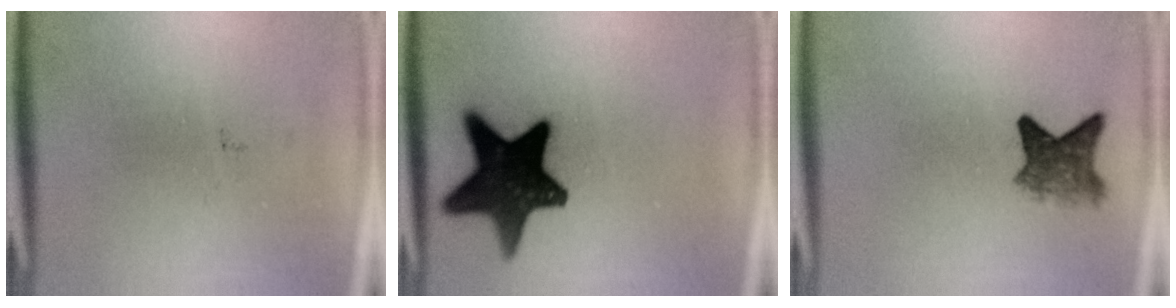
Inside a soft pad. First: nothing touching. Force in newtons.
{"total": 17.1}
{"total": 4.5}